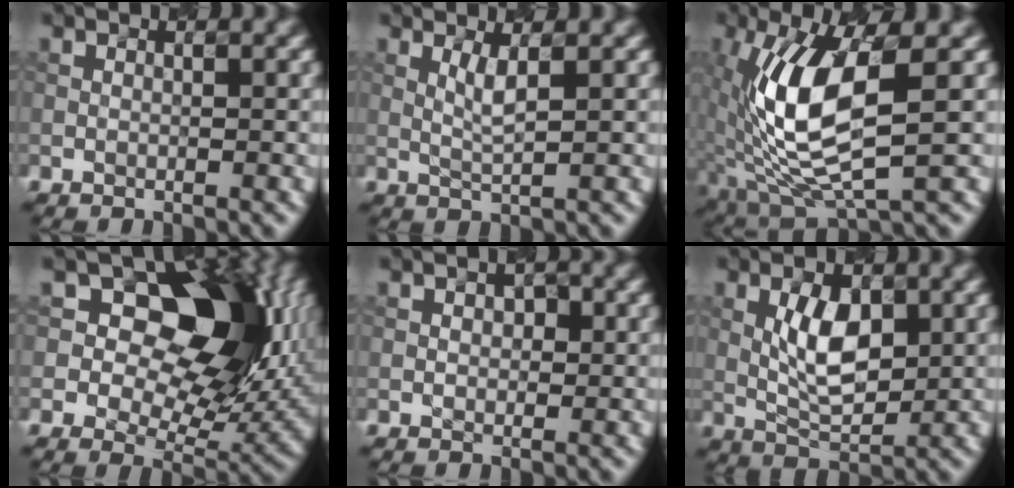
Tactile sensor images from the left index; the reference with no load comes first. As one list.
[{"total": 1.5, "force": [0.4, 0.0, 1.4], "torque": [-0.036, -0.002, 0.021]}, {"total": 8.9, "force": [0.1, 3.3, 8.3], "torque": [-0.184, 0.000, 0.016]}, {"total": 12.4, "force": [3.5, 7.9, 9.0], "torque": [-0.105, 0.010, 0.058]}, {"total": 0.8, "force": [0.2, 0.5, 0.6], "torque": [-0.009, 0.002, 0.011]}, {"total": 4.3, "force": [0.5, 2.0, 3.8], "torque": [-0.079, 0.002, 0.023]}]